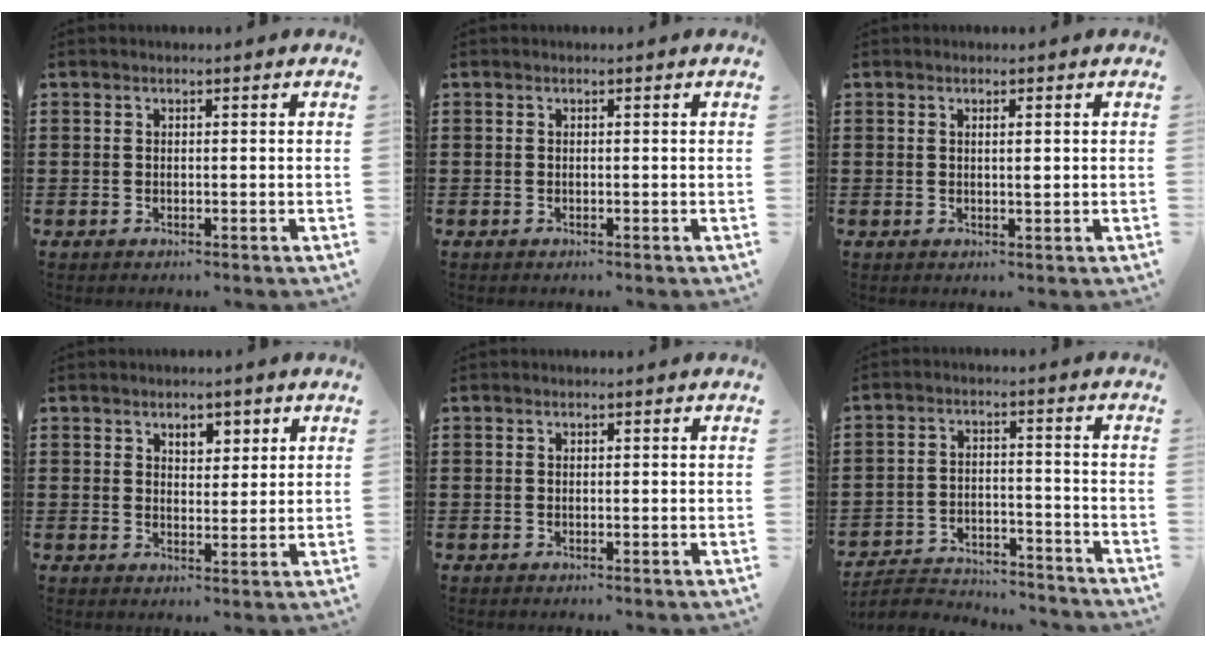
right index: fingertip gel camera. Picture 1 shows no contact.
{"total": 0.0}
{"total": 1.3, "force": [0.3, 0.1, 1.2], "torque": [-0.024, 0.000, 0.005]}
{"total": 3.2, "force": [2.0, 1.8, 1.7], "torque": [-0.024, 0.002, 0.030]}
{"total": 0.0}
{"total": 4.7, "force": [-4.5, 0.9, 0.9], "torque": [-0.025, 0.004, -0.093]}